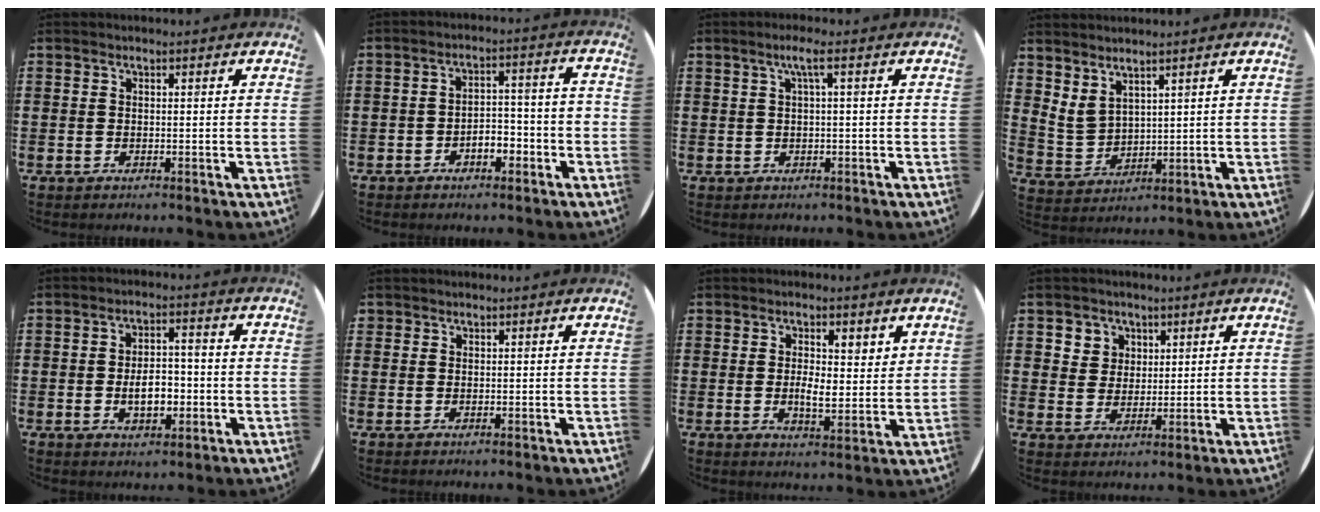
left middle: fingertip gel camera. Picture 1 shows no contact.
{"total": 3.5, "force": [-2.3, 1.8, 1.9], "torque": [-0.036, 0.008, -0.048]}
{"total": 2.4, "force": [0.7, 0.0, 2.3], "torque": [-0.044, 0.003, 0.009]}
{"total": 3.6, "force": [3.2, 1.3, 0.9], "torque": [-0.028, -0.015, 0.059]}
{"total": 5.1, "force": [-1.0, 2.8, 4.1], "torque": [-0.057, 0.001, -0.023]}
{"total": 0.6, "force": [0.5, 0.3, -0.1], "torque": [0.000, 0.003, 0.010]}
{"total": 3.9, "force": [1.2, 1.6, 3.3], "torque": [-0.049, 0.001, 0.017]}
{"total": 3.8, "force": [2.1, 3.2, 0.1], "torque": [-0.010, 0.007, 0.038]}